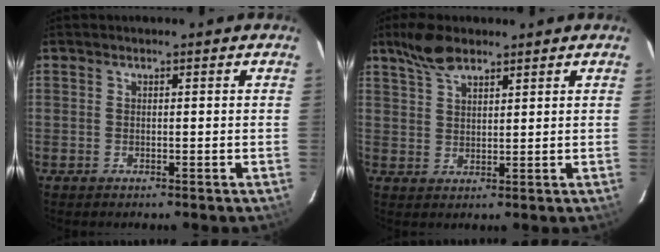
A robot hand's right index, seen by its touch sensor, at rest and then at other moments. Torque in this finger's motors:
{"motor_torque": [0.14, 0.07, 0.05, 0.03]}